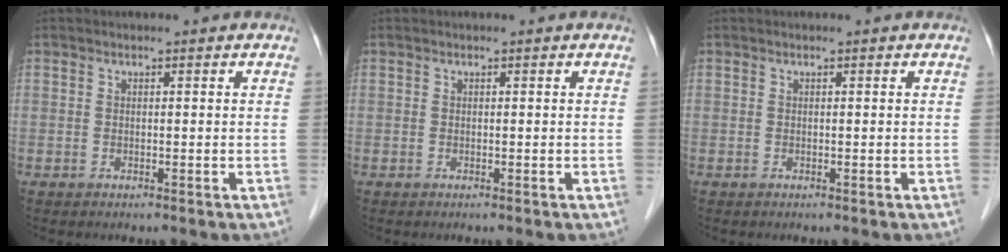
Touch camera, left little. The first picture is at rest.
{"total": 0.0}
{"total": 0.0}